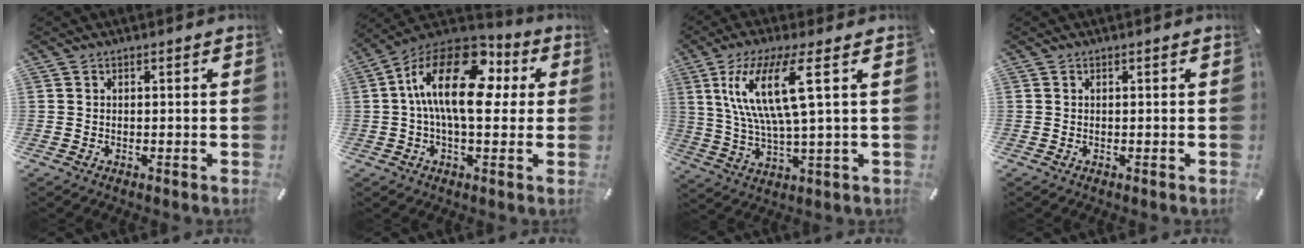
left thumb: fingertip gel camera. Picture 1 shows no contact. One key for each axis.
{"total": 19.6, "fx": 3.5, "fy": 9.8, "fz": 16.6, "tx": -0.309, "ty": -0.017, "tz": 0.055}
{"total": 15.2, "fx": 5.1, "fy": 3.1, "fz": 14.0, "tx": -0.299, "ty": -0.005, "tz": 0.077}
{"total": 0.0}